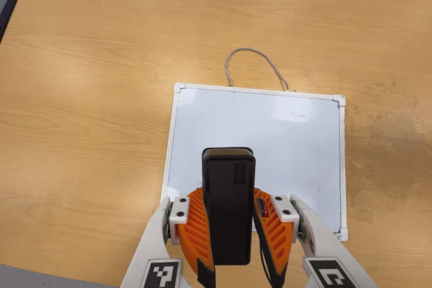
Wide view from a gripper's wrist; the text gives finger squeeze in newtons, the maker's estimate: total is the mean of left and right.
{"total": 6.9, "left": 5.7, "right": 8.0}